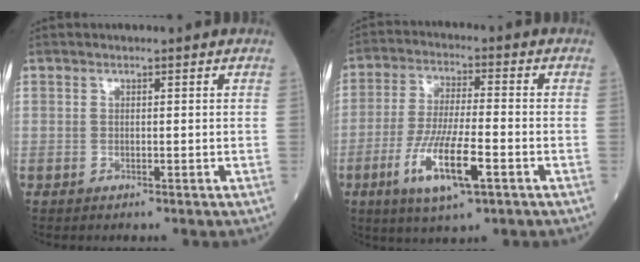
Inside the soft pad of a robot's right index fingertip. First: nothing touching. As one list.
[{"total": 11.2, "force": [-4.5, 1.6, 10.2], "torque": [-0.202, -0.017, -0.080]}]